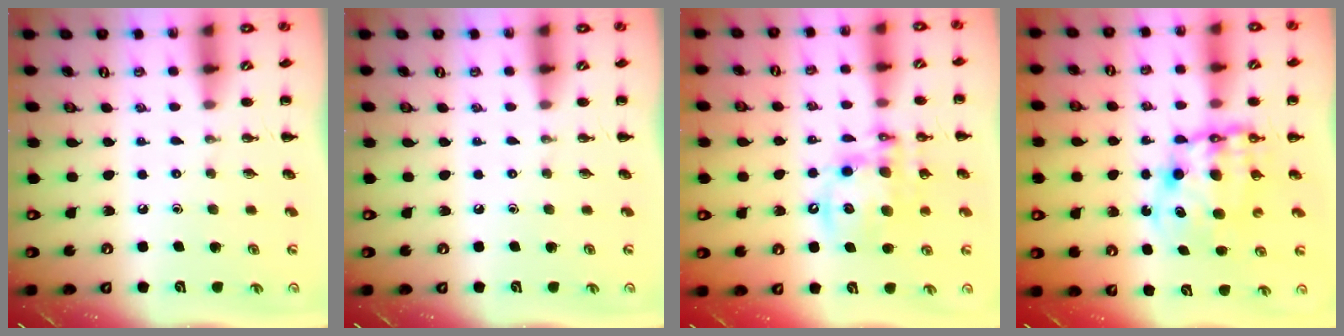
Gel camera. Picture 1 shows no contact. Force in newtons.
{"total": 0.0}
{"total": 14.0, "press": 13.5, "slide": 3.5}
{"total": 10.5, "press": 10.1, "slide": 3.0}